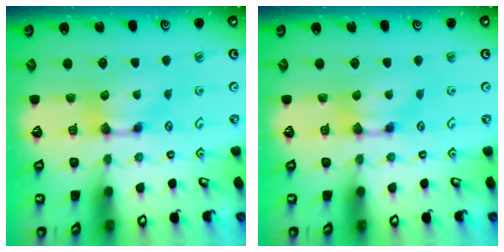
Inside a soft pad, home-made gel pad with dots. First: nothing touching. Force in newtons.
{"total": 0.0}